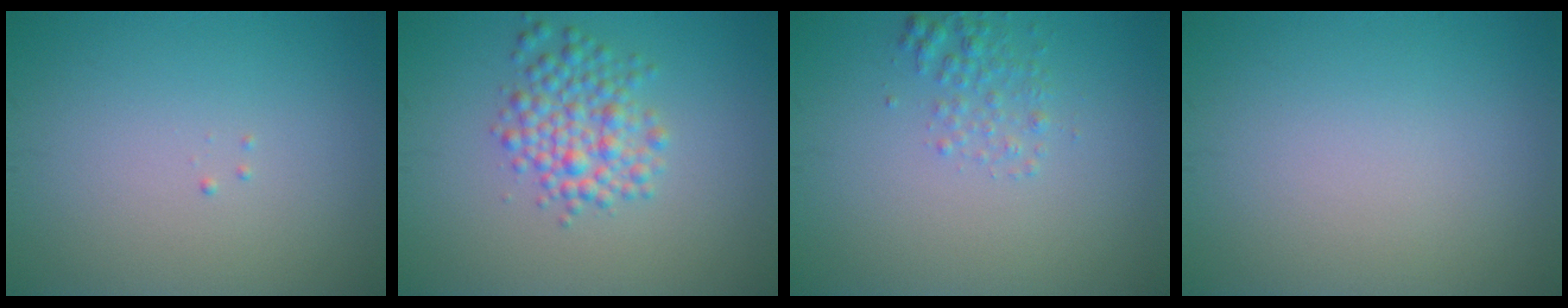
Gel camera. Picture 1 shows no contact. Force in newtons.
{"total": 3.7, "press": 3.7, "slide": 0.1}
{"total": 1.7, "press": 1.7, "slide": 0.1}
{"total": 0.0}